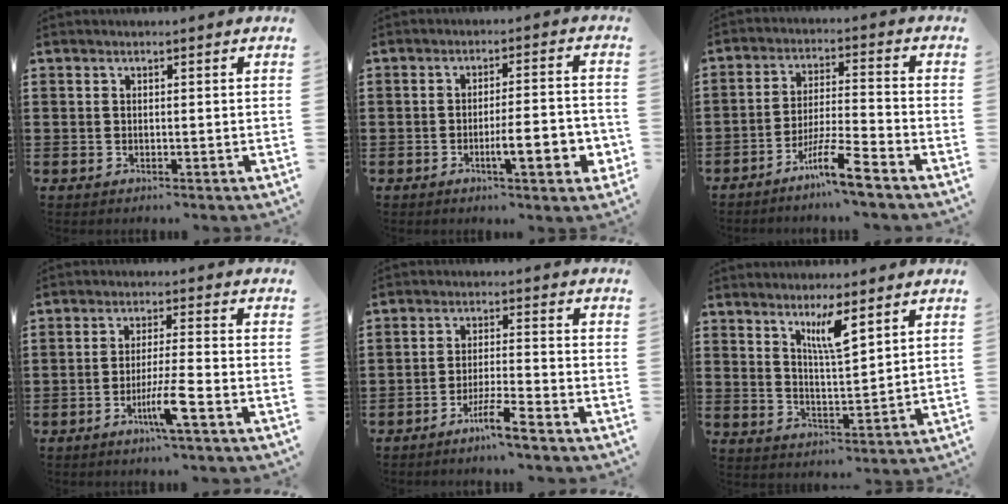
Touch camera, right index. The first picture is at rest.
{"total": 7.2, "force": [-2.5, 1.4, 6.6], "torque": [-0.097, -0.006, -0.041]}
{"total": 7.8, "force": [-5.7, 0.1, 5.3], "torque": [-0.105, -0.003, -0.109]}
{"total": 5.9, "force": [-3.0, -0.2, 5.1], "torque": [-0.096, -0.014, -0.055]}
{"total": 5.2, "force": [-4.0, -0.2, 3.4], "torque": [-0.070, -0.007, -0.075]}
{"total": 5.5, "force": [3.6, 0.7, 4.1], "torque": [-0.074, -0.006, 0.058]}